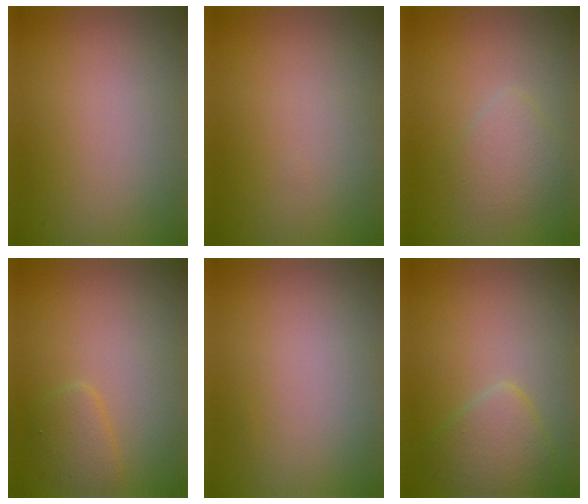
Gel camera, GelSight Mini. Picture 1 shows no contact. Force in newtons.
{"total": 0.0}
{"total": 2.3, "press": 2.3, "slide": 0.1}
{"total": 1.7, "press": 1.7, "slide": 0.0}
{"total": 0.0}
{"total": 3.2, "press": 3.2, "slide": 0.1}